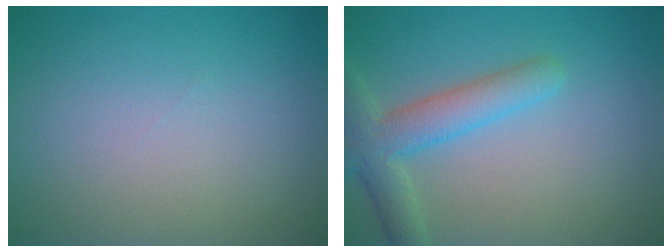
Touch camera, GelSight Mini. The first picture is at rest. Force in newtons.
{"total": 4.3, "press": 4.3, "slide": 0.3}